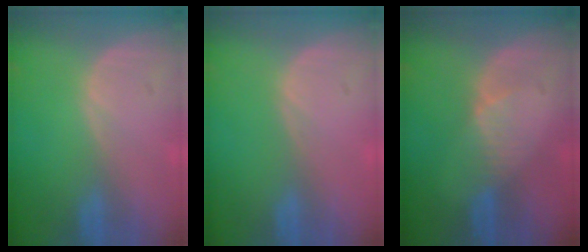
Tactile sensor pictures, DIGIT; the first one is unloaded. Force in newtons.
{"total": 0.0}
{"total": 2.7, "press": 2.7, "slide": 0.3}